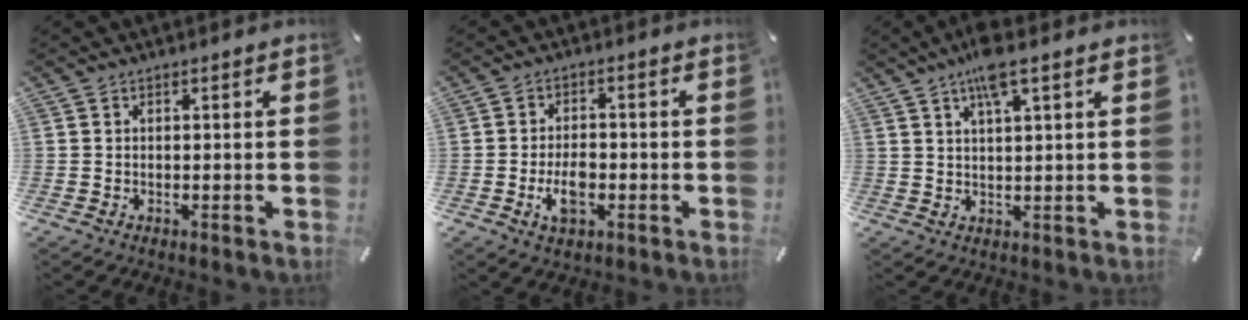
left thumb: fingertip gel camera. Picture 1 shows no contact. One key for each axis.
{"total": 6.4, "fx": -2.0, "fy": 3.7, "fz": 4.8, "tx": -0.099, "ty": 0.009, "tz": -0.036}
{"total": 6.9, "fx": 4.3, "fy": 1.1, "fz": 5.2, "tx": -0.106, "ty": -0.001, "tz": 0.072}